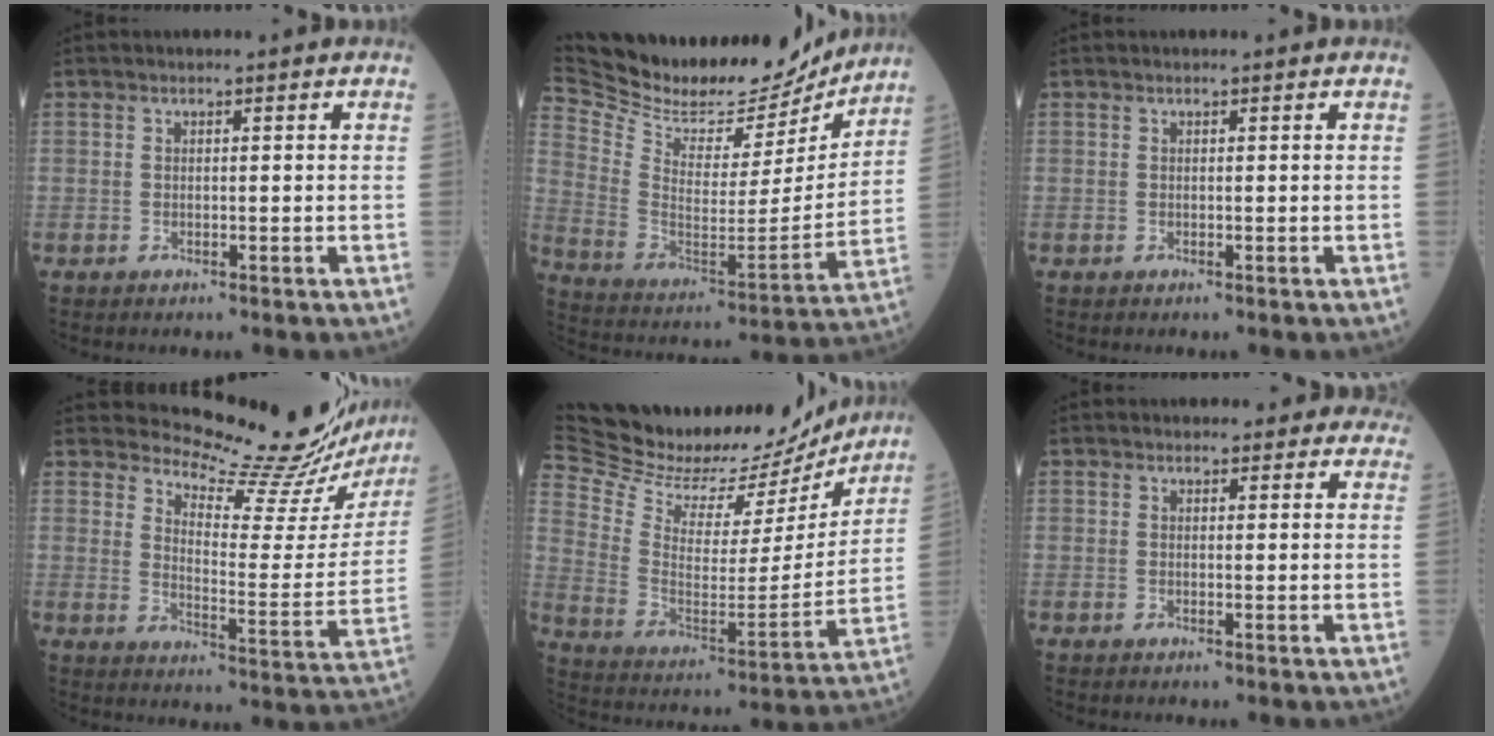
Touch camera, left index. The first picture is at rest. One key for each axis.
{"total": 26.3, "fx": 23.8, "fy": 7.8, "fz": 8.1, "tx": -0.180, "ty": -0.026, "tz": 0.368}
{"total": 0.0}
{"total": 19.1, "fx": 18.7, "fy": 0.7, "fz": 4.0, "tx": -0.060, "ty": -0.121, "tz": 0.225}
{"total": 28.6, "fx": 26.2, "fy": 7.8, "fz": 8.4, "tx": -0.175, "ty": -0.031, "tz": 0.385}
{"total": 6.2, "fx": 5.7, "fy": 2.4, "fz": 0.8, "tx": 0.020, "ty": 0.000, "tz": 0.043}